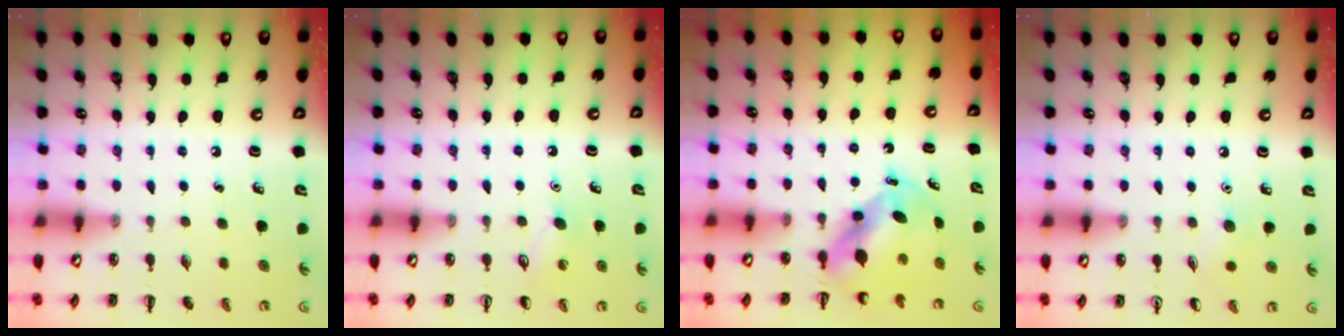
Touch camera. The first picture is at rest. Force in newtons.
{"total": 5.8, "press": 5.6, "slide": 1.6}
{"total": 5.5, "press": 5.4, "slide": 1.3}
{"total": 4.5, "press": 4.3, "slide": 1.2}